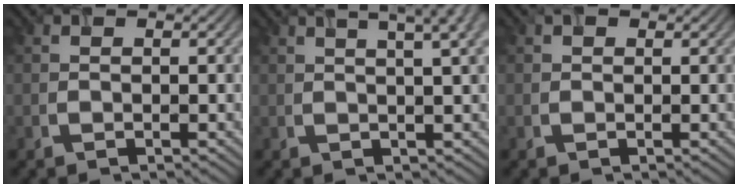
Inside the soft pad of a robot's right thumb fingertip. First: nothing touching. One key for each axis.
{"total": 8.3, "fx": 4.5, "fy": 2.3, "fz": 6.6, "tx": -0.077, "ty": 0.032, "tz": 0.041}
{"total": 1.1, "fx": 0.8, "fy": 0.6, "fz": 0.6, "tx": -0.008, "ty": 0.006, "tz": 0.012}